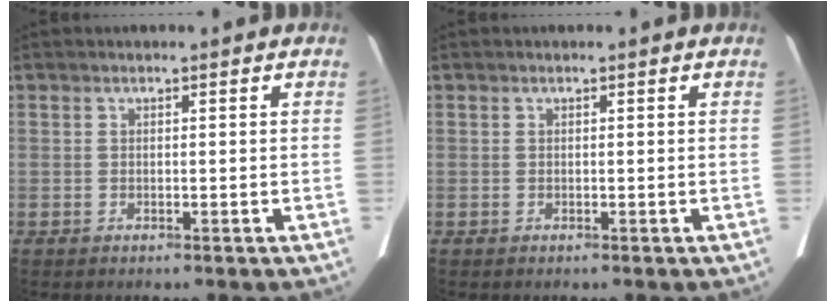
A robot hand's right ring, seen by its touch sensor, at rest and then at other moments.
{"total": 0.0}